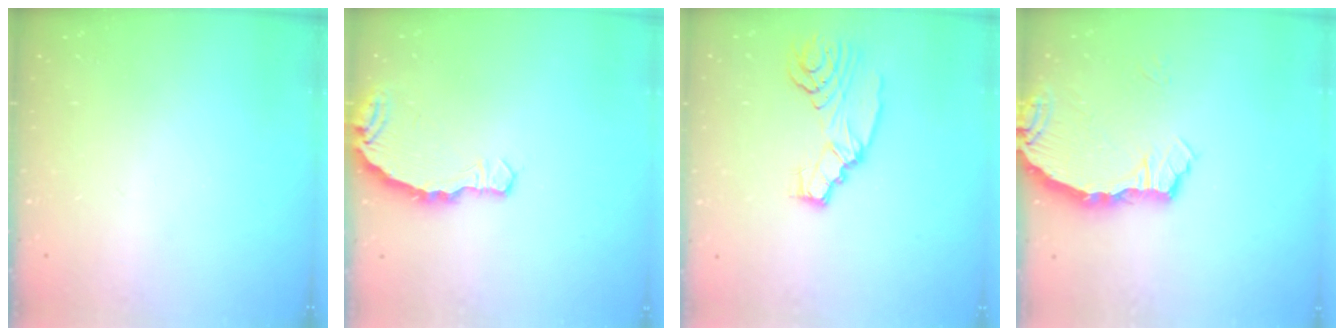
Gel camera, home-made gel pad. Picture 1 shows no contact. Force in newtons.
{"total": 5.3, "press": 5.3, "slide": 0.5}
{"total": 10.3, "press": 10.3, "slide": 1.0}
{"total": 3.7, "press": 3.7, "slide": 0.2}